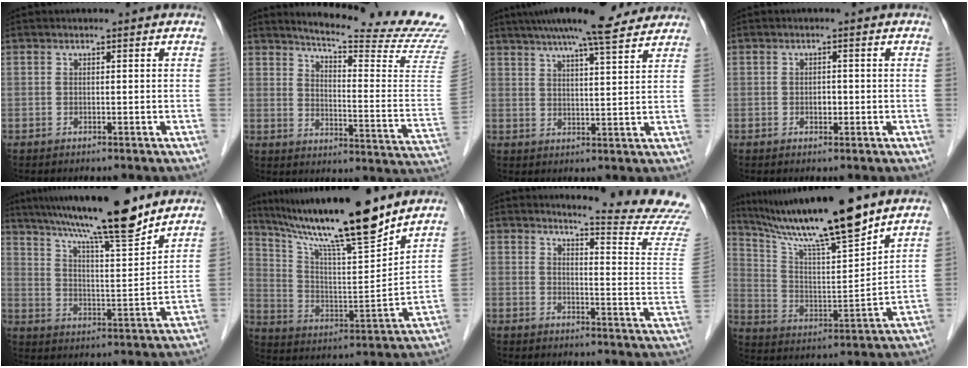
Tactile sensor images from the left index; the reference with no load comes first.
{"total": 21.4, "force": [19.8, -1.8, 8.0], "torque": [-0.133, -0.127, 0.239]}
{"total": 15.3, "force": [13.0, 1.8, 7.9], "torque": [-0.130, 0.031, 0.181]}
{"total": 1.4, "force": [-0.4, 0.9, 1.0], "torque": [-0.016, 0.001, -0.006]}
{"total": 16.5, "force": [13.6, 0.6, 9.4], "torque": [-0.153, 0.005, 0.216]}
{"total": 20.0, "force": [16.4, 0.6, 11.4], "torque": [-0.197, -0.004, 0.280]}
{"total": 15.0, "force": [14.6, -2.0, 2.9], "torque": [-0.041, -0.138, 0.153]}
{"total": 17.7, "force": [14.7, 0.2, 9.9], "torque": [-0.175, -0.002, 0.258]}